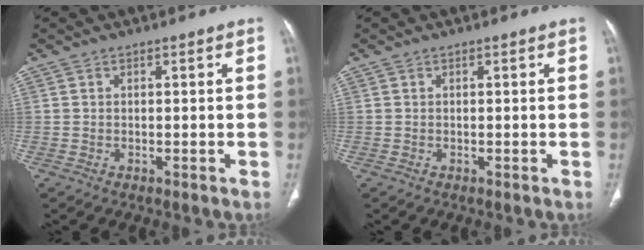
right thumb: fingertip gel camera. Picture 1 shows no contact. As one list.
[{"total": 0.0}]